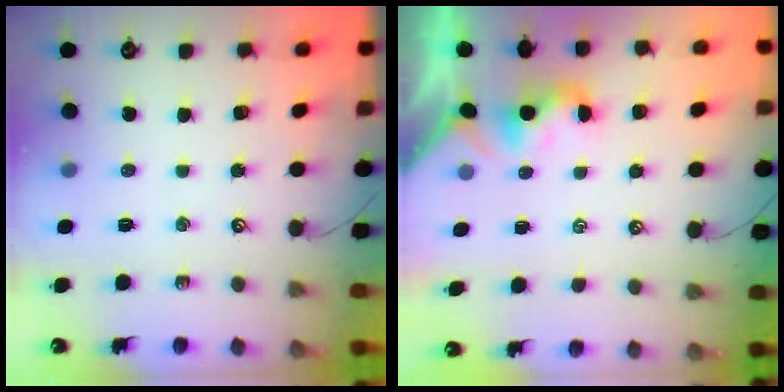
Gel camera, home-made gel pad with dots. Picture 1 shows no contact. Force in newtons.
{"total": 2.0, "press": 2.0, "slide": 0.5}